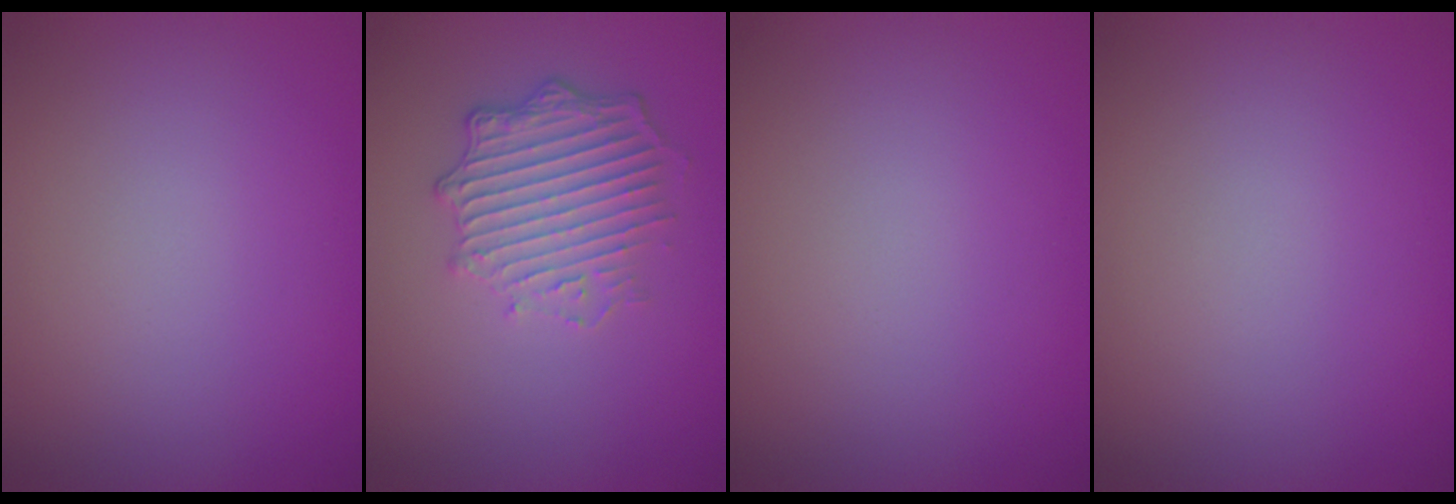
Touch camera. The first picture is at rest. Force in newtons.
{"total": 4.1, "press": 3.2, "slide": 2.5}
{"total": 0.0}
{"total": 0.0}